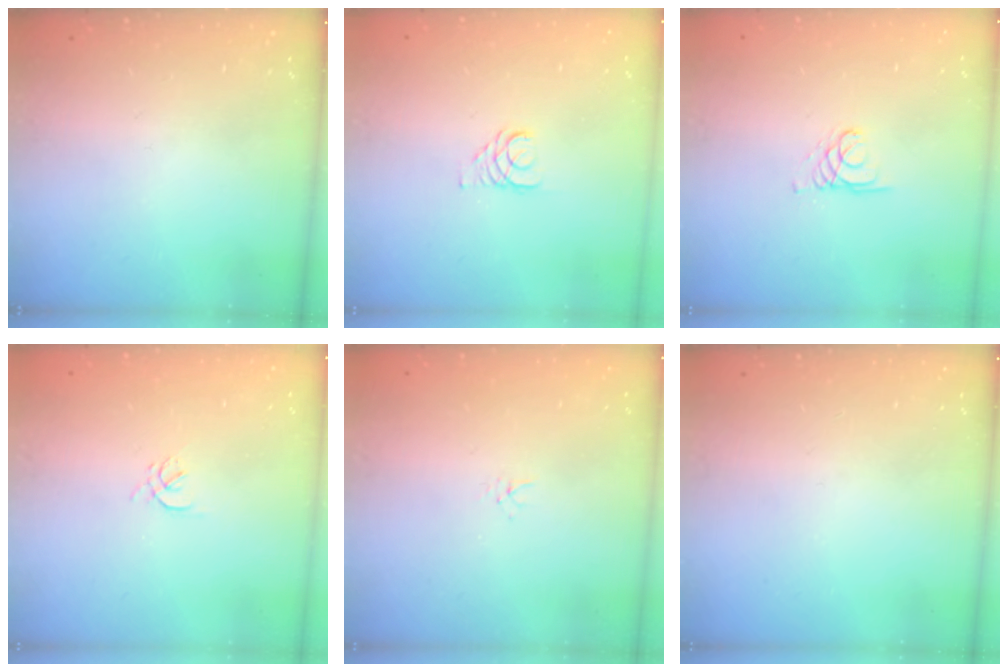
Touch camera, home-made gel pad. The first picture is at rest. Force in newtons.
{"total": 2.9, "press": 2.9, "slide": 0.3}
{"total": 1.4, "press": 1.3, "slide": 0.1}
{"total": 1.7, "press": 1.6, "slide": 0.6}
{"total": 1.5, "press": 1.5, "slide": 0.1}
{"total": 0.0}